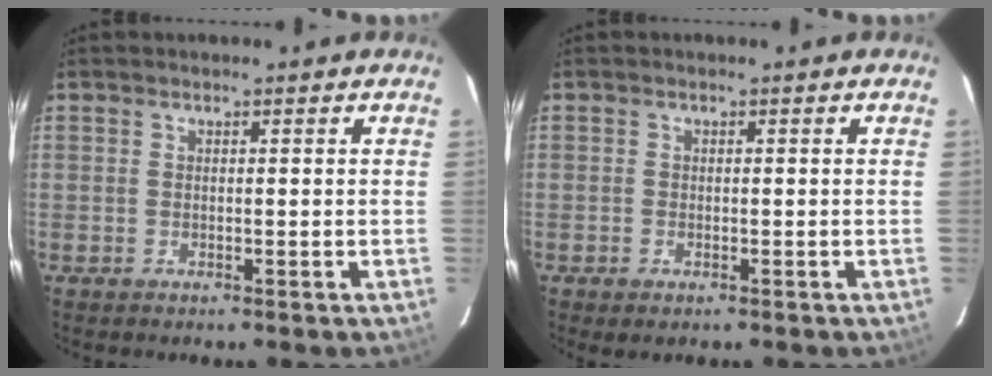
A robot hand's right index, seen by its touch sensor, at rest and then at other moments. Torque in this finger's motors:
{"motor_torque": [0.29, -0.29, 0.00, -0.01]}